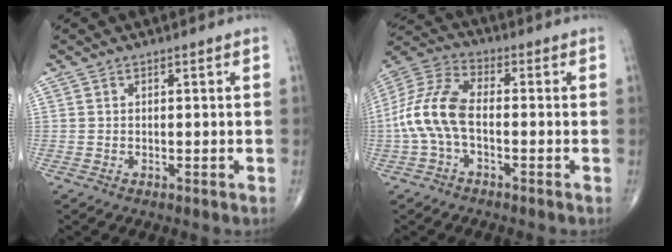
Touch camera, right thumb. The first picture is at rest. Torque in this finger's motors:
{"motor_torque": [-0.07, 1.02, 1.16, -0.41, 0.14]}